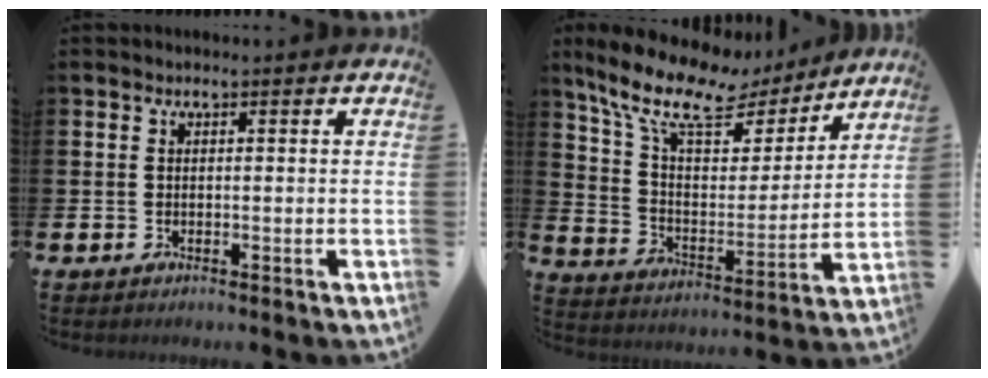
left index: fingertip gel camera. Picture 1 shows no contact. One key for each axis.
{"total": 12.5, "fx": 10.0, "fy": 4.8, "fz": 5.7, "tx": -0.147, "ty": -0.056, "tz": 0.171}